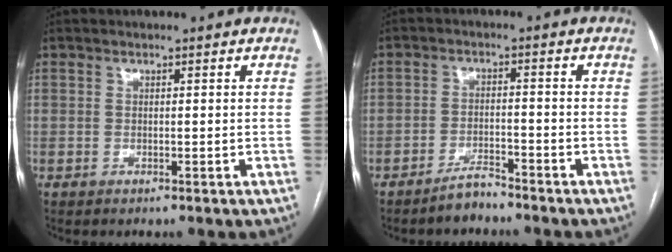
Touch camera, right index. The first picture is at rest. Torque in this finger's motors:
{"motor_torque": [-0.05, -0.02, -0.23, -0.13]}